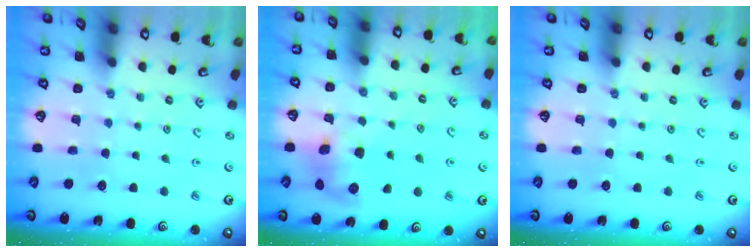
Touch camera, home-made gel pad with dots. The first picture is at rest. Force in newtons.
{"total": 8.0, "press": 8.0, "slide": 1.0}
{"total": 0.0}